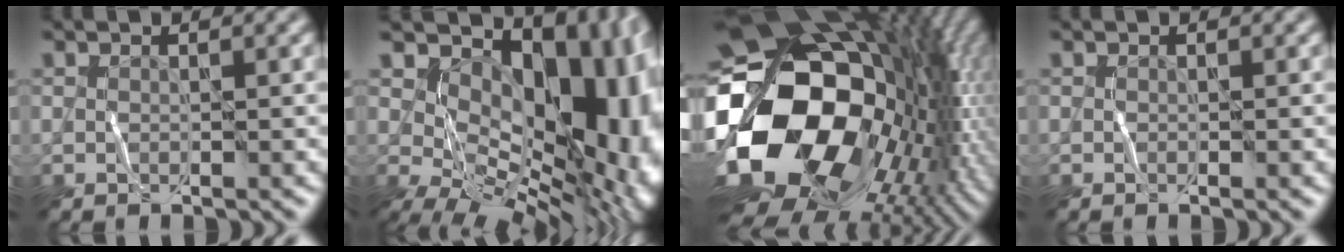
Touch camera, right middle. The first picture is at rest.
{"total": 18.8, "force": [1.3, 10.9, 15.3], "torque": [-0.171, 0.010, 0.049]}
{"total": 20.6, "force": [-4.4, 13.8, 14.6], "torque": [-0.291, -0.019, -0.062]}
{"total": 0.0}